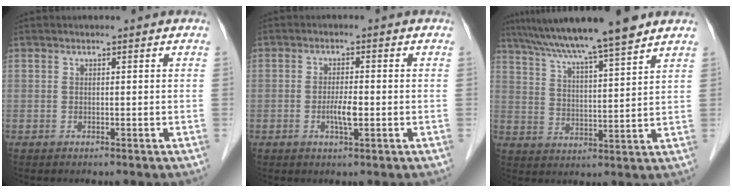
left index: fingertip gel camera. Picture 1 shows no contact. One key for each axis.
{"total": 3.3, "fx": -0.9, "fy": 0.6, "fz": 3.1, "tx": -0.062, "ty": -0.003, "tz": -0.016}
{"total": 15.0, "fx": 12.3, "fy": -0.2, "fz": 8.6, "tx": -0.147, "ty": 0.019, "tz": 0.195}